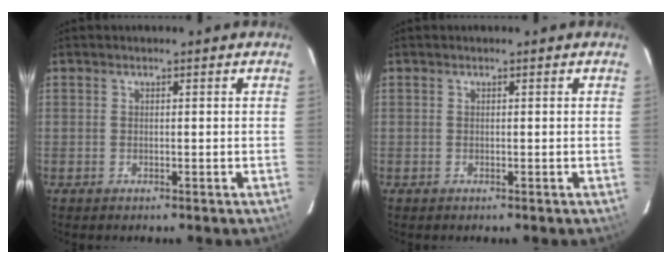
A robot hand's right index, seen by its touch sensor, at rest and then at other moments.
{"total": 0.0}